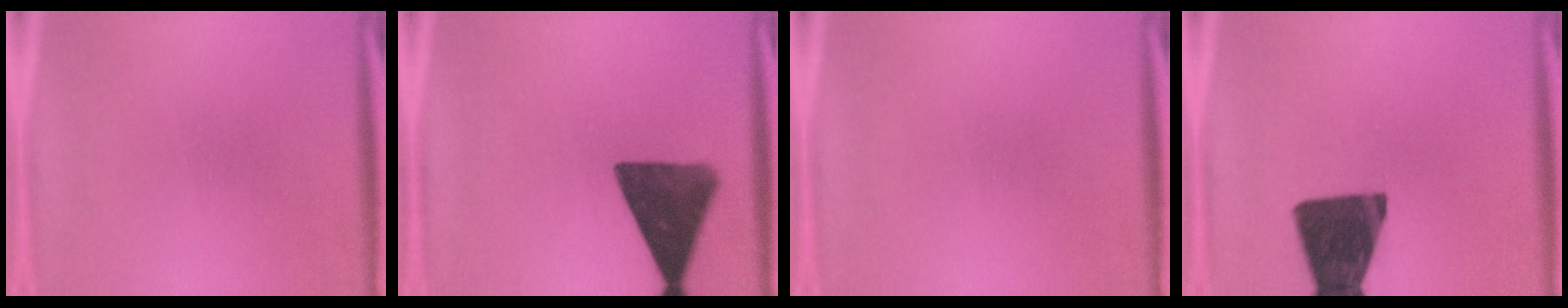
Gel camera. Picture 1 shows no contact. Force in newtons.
{"total": 13.4}
{"total": 0.0}
{"total": 16.7}